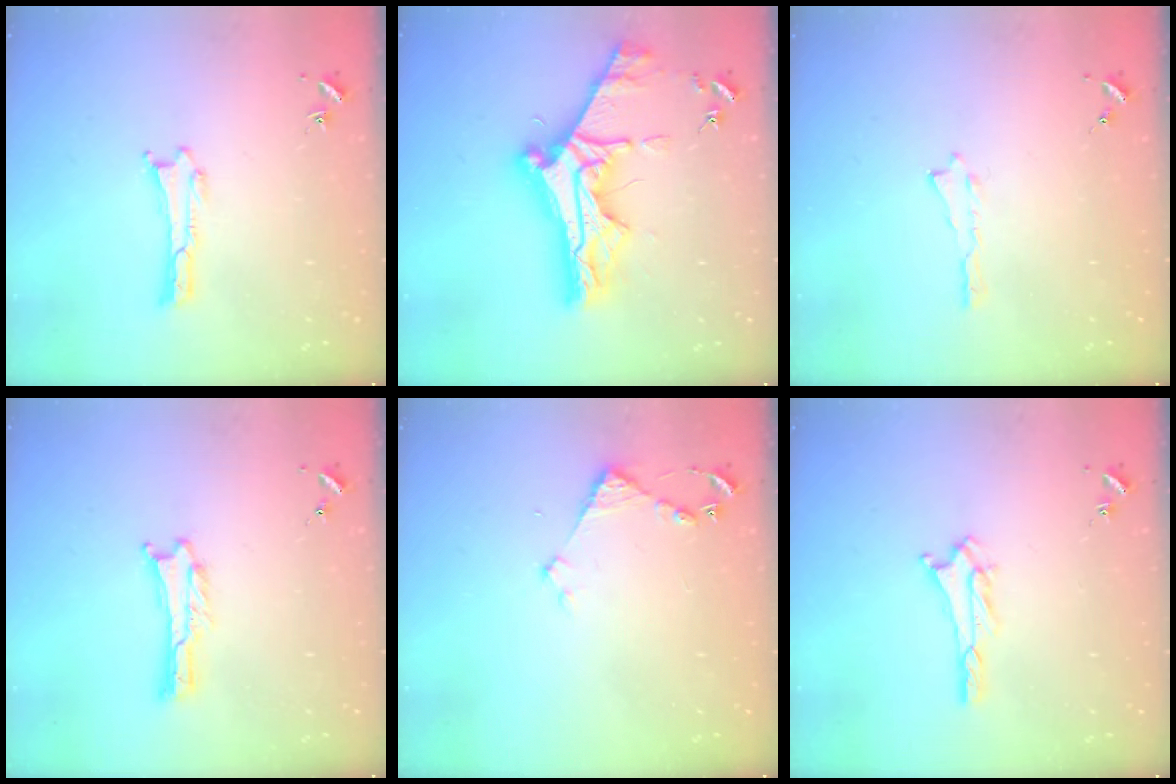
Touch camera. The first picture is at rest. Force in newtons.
{"total": 11.7, "press": 11.6, "slide": 1.1}
{"total": 0.0}
{"total": 0.0}
{"total": 3.1, "press": 3.1, "slide": 0.3}
{"total": 2.4, "press": 2.4, "slide": 0.4}